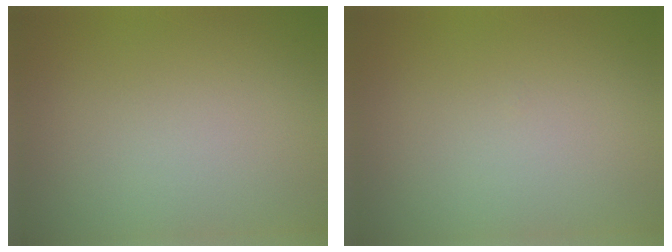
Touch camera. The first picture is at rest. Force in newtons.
{"total": 0.0}